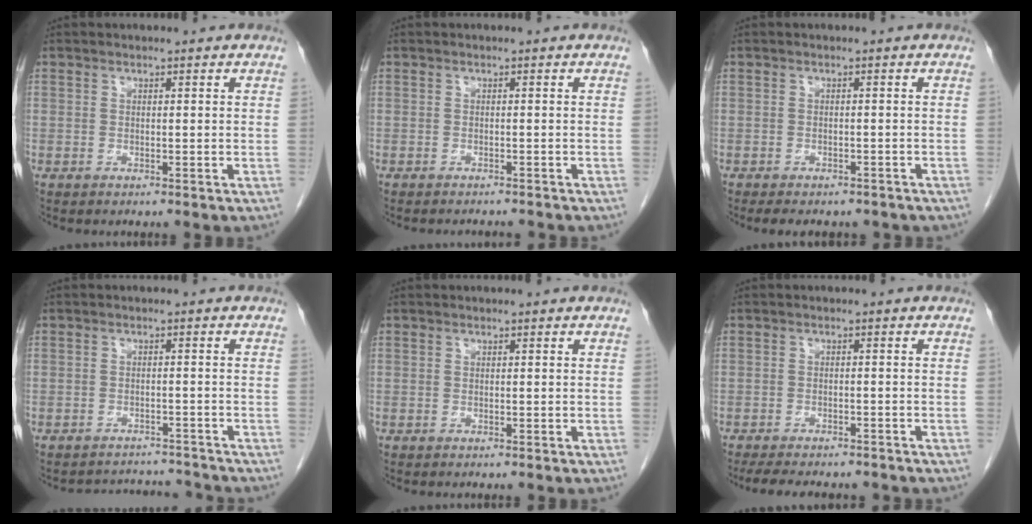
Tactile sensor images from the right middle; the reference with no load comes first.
{"total": 3.5, "force": [-3.3, 0.7, 0.8], "torque": [-0.003, -0.004, -0.038]}
{"total": 8.4, "force": [-7.0, 3.3, 3.4], "torque": [-0.044, 0.003, -0.075]}
{"total": 5.7, "force": [-5.5, 0.9, -0.8], "torque": [0.011, 0.015, -0.074]}
{"total": 0.0}
{"total": 11.1, "force": [-9.5, 3.3, 4.8], "torque": [-0.077, -0.005, -0.118]}